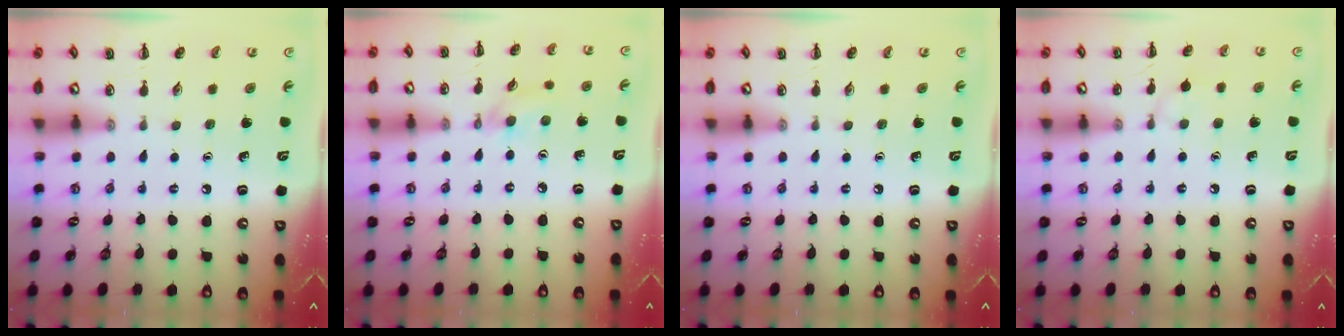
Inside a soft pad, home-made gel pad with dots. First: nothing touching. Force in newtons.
{"total": 3.8, "press": 3.7, "slide": 1.1}
{"total": 0.0}
{"total": 5.4, "press": 5.1, "slide": 1.6}